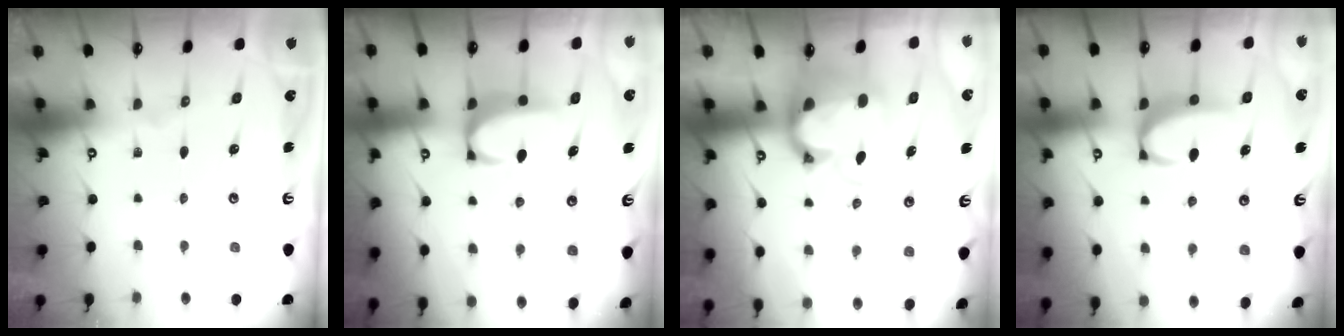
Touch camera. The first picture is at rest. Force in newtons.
{"total": 2.1, "press": 2.0, "slide": 0.3}
{"total": 3.0, "press": 2.7, "slide": 1.3}
{"total": 3.4, "press": 3.4, "slide": 0.6}